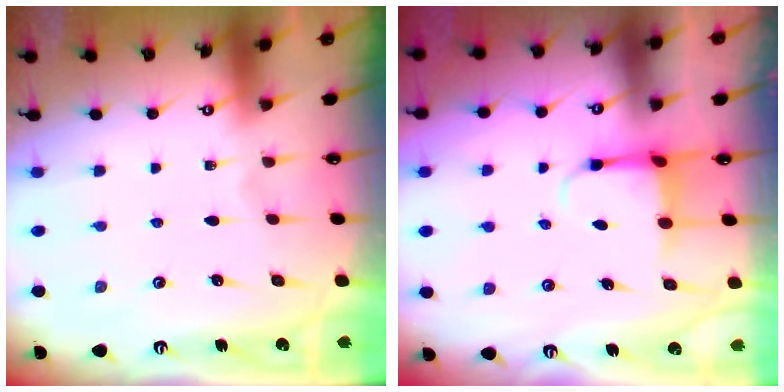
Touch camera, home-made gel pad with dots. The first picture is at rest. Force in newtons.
{"total": 3.8, "press": 3.5, "slide": 1.3}